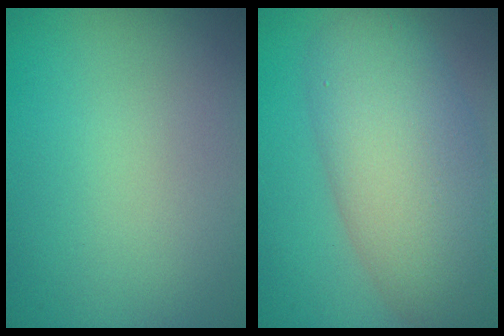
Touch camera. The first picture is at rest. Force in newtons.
{"total": 9.5, "press": 9.5, "slide": 0.6}